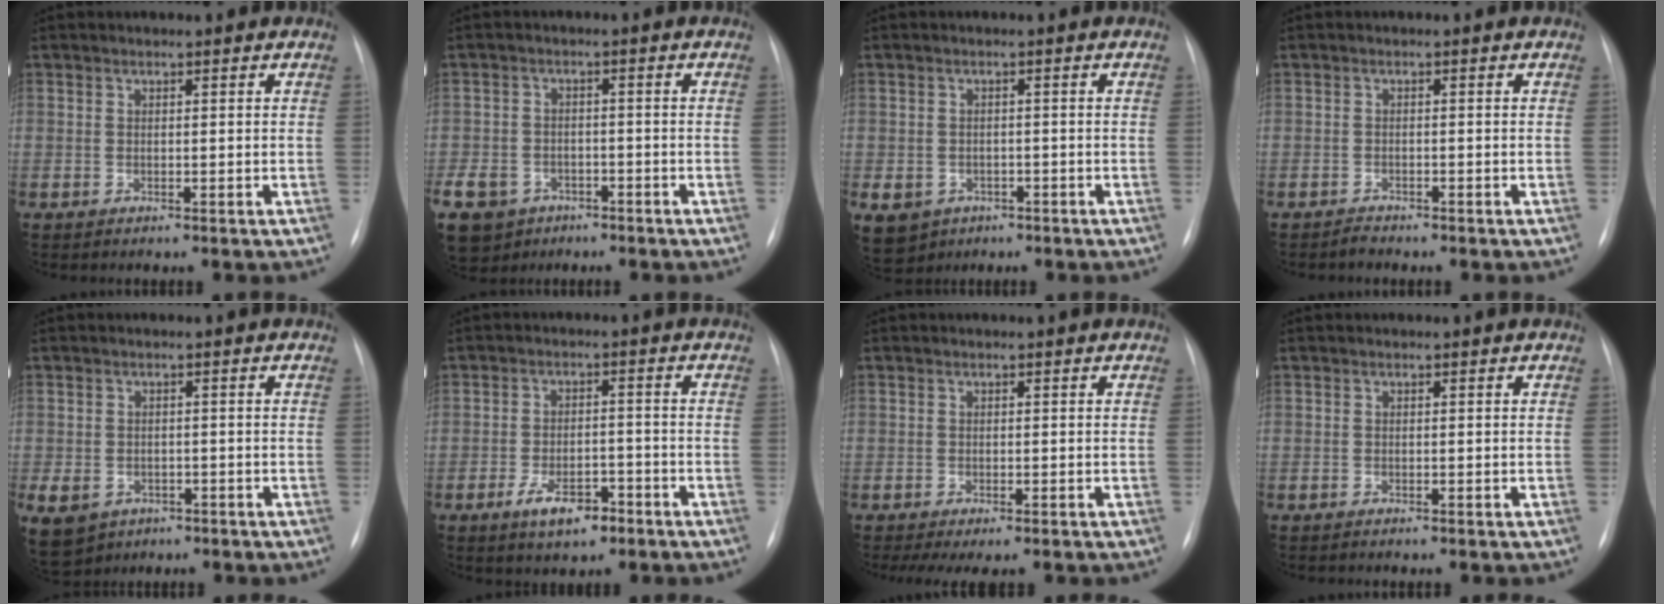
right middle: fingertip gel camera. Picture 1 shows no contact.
{"total": 13.4, "force": [-7.6, 10.0, 4.8], "torque": [-0.143, -0.005, -0.113]}
{"total": 7.1, "force": [-3.5, 5.8, 2.1], "torque": [-0.053, 0.001, -0.045]}
{"total": 1.0, "force": [-1.0, 0.1, -0.1], "torque": [0.002, -0.004, -0.017]}
{"total": 14.8, "force": [-6.6, 11.9, 5.9], "torque": [-0.186, -0.009, -0.083]}
{"total": 6.0, "force": [-3.5, 2.6, 4.1], "torque": [-0.071, 0.000, -0.055]}
{"total": 4.6, "force": [-3.3, 1.2, 3.0], "torque": [-0.040, -0.011, -0.048]}
{"total": 0.0}